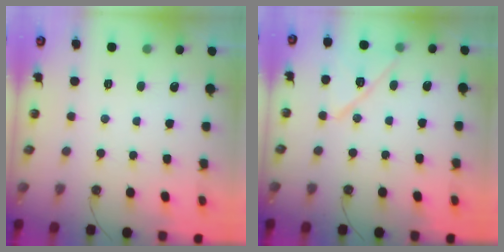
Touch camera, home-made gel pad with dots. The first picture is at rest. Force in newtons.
{"total": 12.7, "press": 12.7, "slide": 0.7}